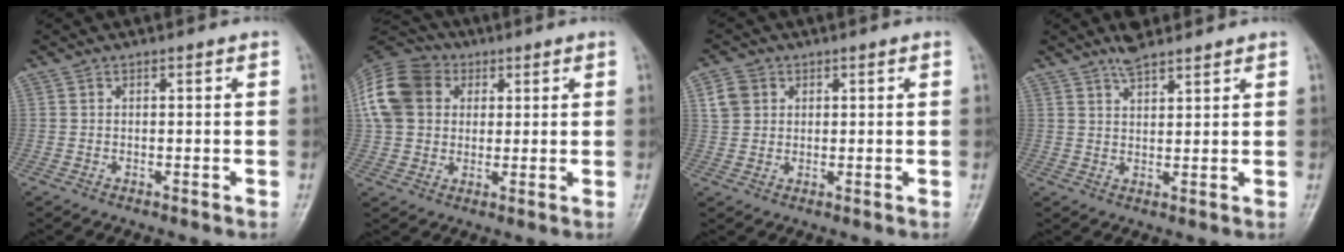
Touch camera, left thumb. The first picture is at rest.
{"total": 18.1, "force": [5.0, 14.4, 9.9], "torque": [-0.217, 0.037, 0.089]}
{"total": 4.4, "force": [1.5, 3.7, 1.8], "torque": [-0.019, 0.000, 0.030]}
{"total": 4.2, "force": [3.6, 1.3, 1.9], "torque": [-0.028, -0.016, 0.064]}